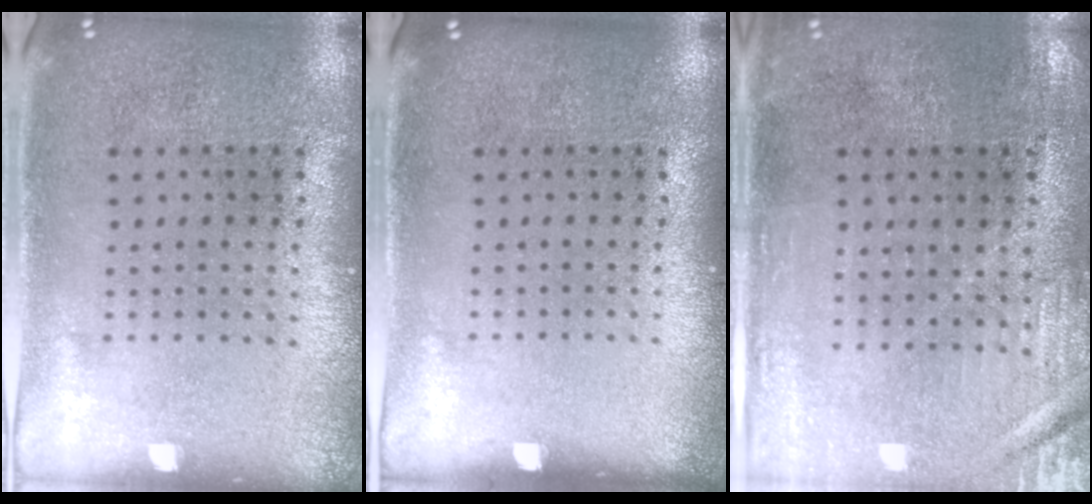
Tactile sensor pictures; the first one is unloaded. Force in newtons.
{"total": 0.0}
{"total": 0.6, "press": 0.5, "slide": 0.3}